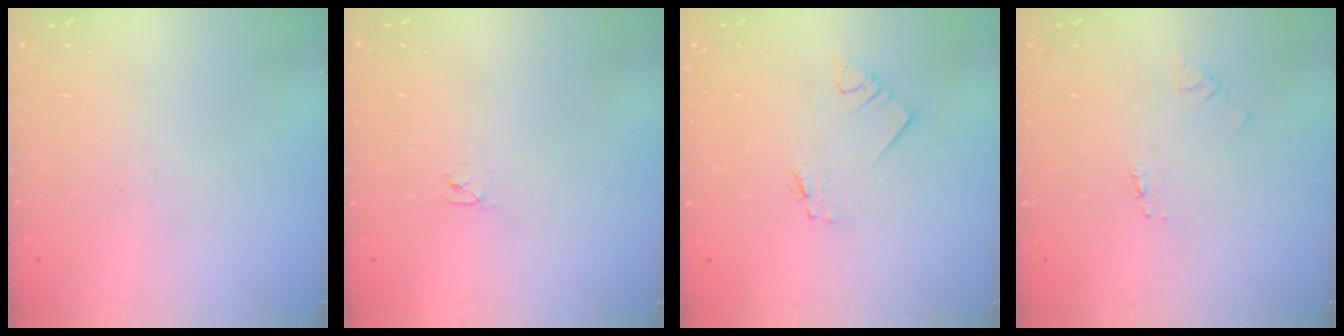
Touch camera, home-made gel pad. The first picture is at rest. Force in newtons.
{"total": 2.6, "press": 2.6, "slide": 0.3}
{"total": 1.6, "press": 1.6, "slide": 0.1}
{"total": 2.1, "press": 2.1, "slide": 0.1}